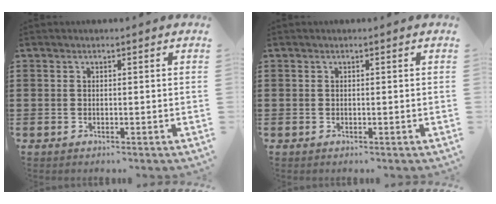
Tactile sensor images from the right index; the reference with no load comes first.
{"total": 0.0}